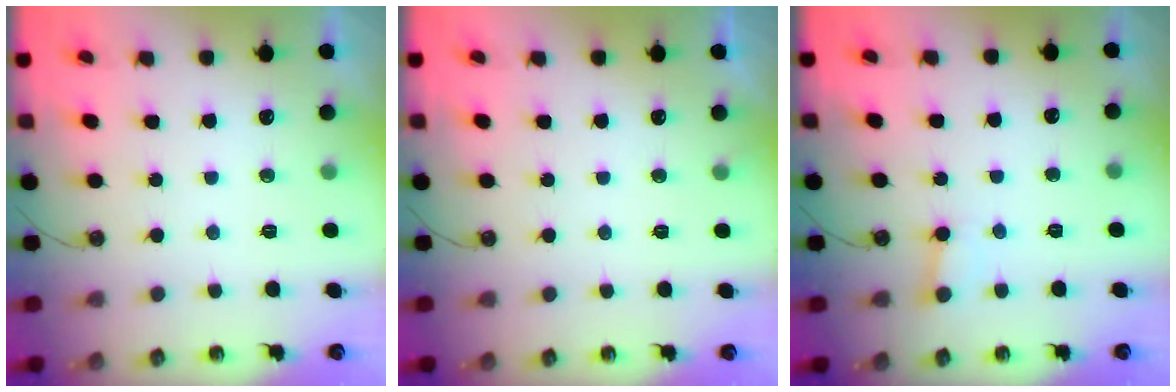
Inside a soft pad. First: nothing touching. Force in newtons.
{"total": 2.9, "press": 2.9, "slide": 0.2}
{"total": 2.5, "press": 2.5, "slide": 0.2}